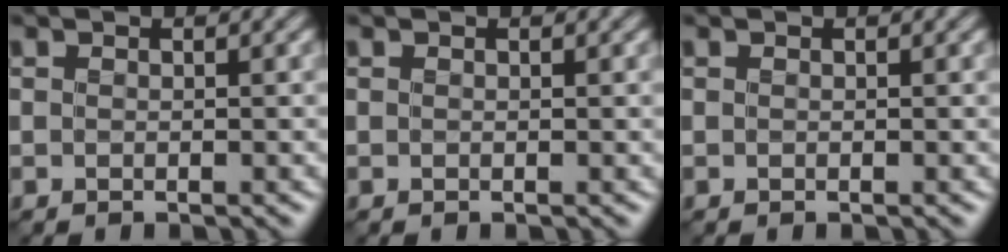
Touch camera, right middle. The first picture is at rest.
{"total": 0.0}
{"total": 0.0}